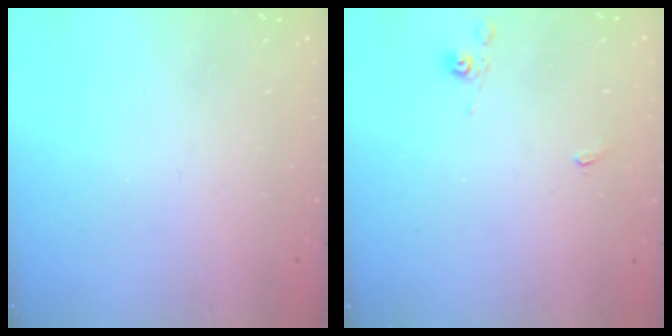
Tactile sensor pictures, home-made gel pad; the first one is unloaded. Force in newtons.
{"total": 2.6, "press": 2.6, "slide": 0.5}